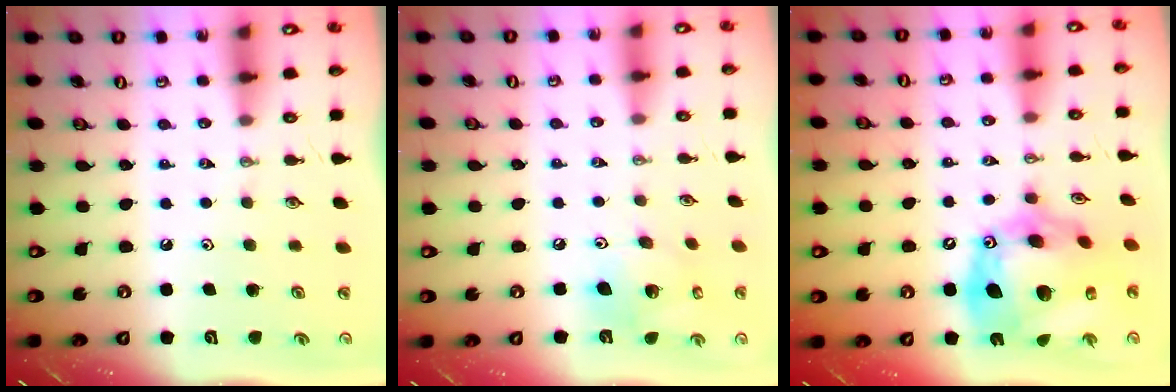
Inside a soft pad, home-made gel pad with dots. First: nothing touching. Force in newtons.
{"total": 11.7, "press": 11.5, "slide": 2.2}
{"total": 24.0, "press": 23.8, "slide": 2.6}